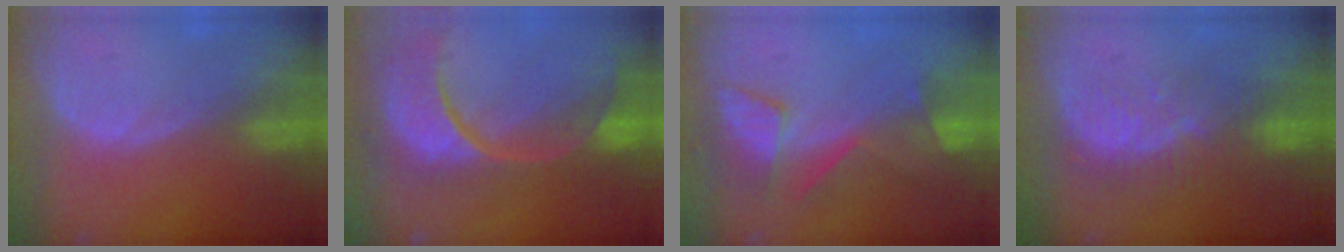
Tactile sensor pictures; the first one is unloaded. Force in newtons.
{"total": 13.8, "press": 10.9, "slide": 8.4}
{"total": 8.5, "press": 7.2, "slide": 4.5}
{"total": 8.1, "press": 7.2, "slide": 3.8}